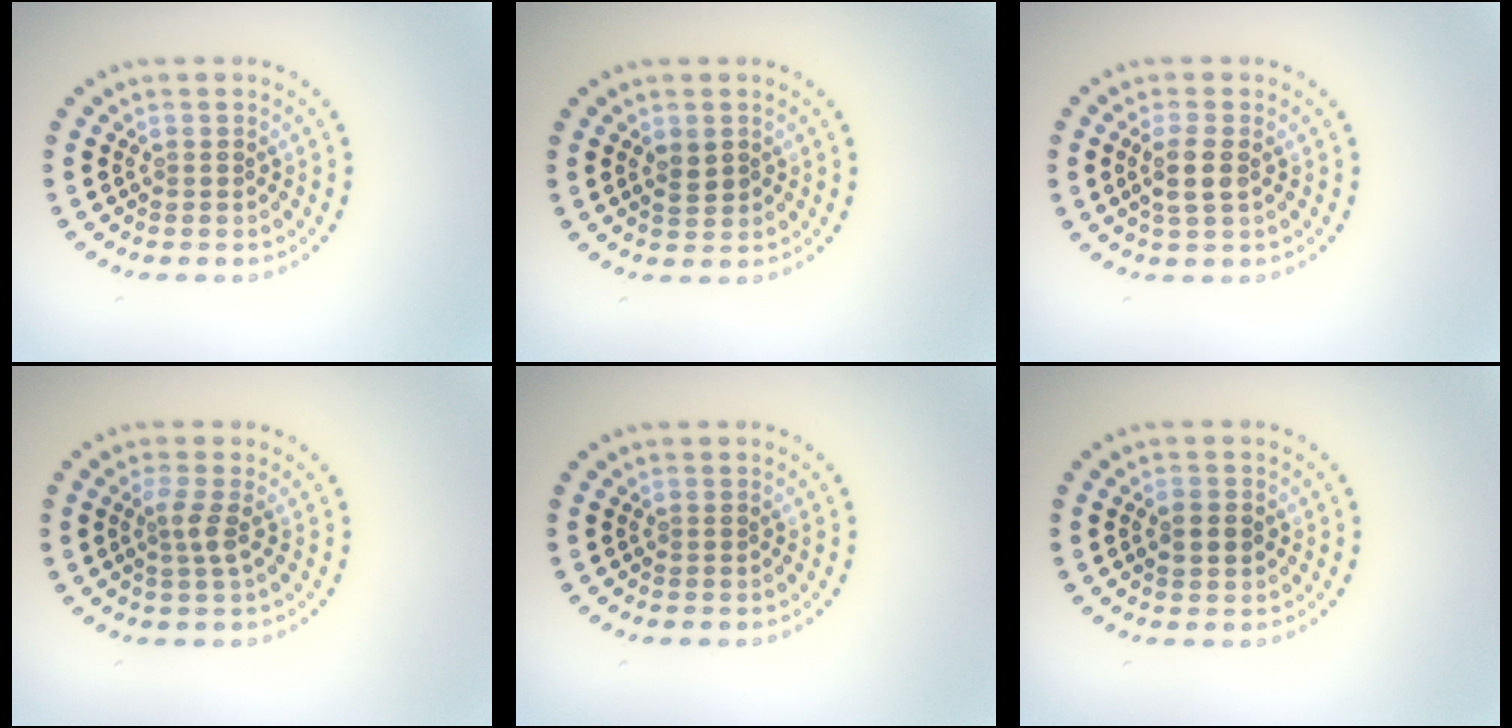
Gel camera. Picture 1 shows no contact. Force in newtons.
{"total": 1.6, "press": 1.6, "slide": 0.3}
{"total": 2.3, "press": 2.0, "slide": 1.0}
{"total": 1.8, "press": 1.3, "slide": 1.2}
{"total": 0.0}
{"total": 1.8, "press": 1.8, "slide": 0.3}